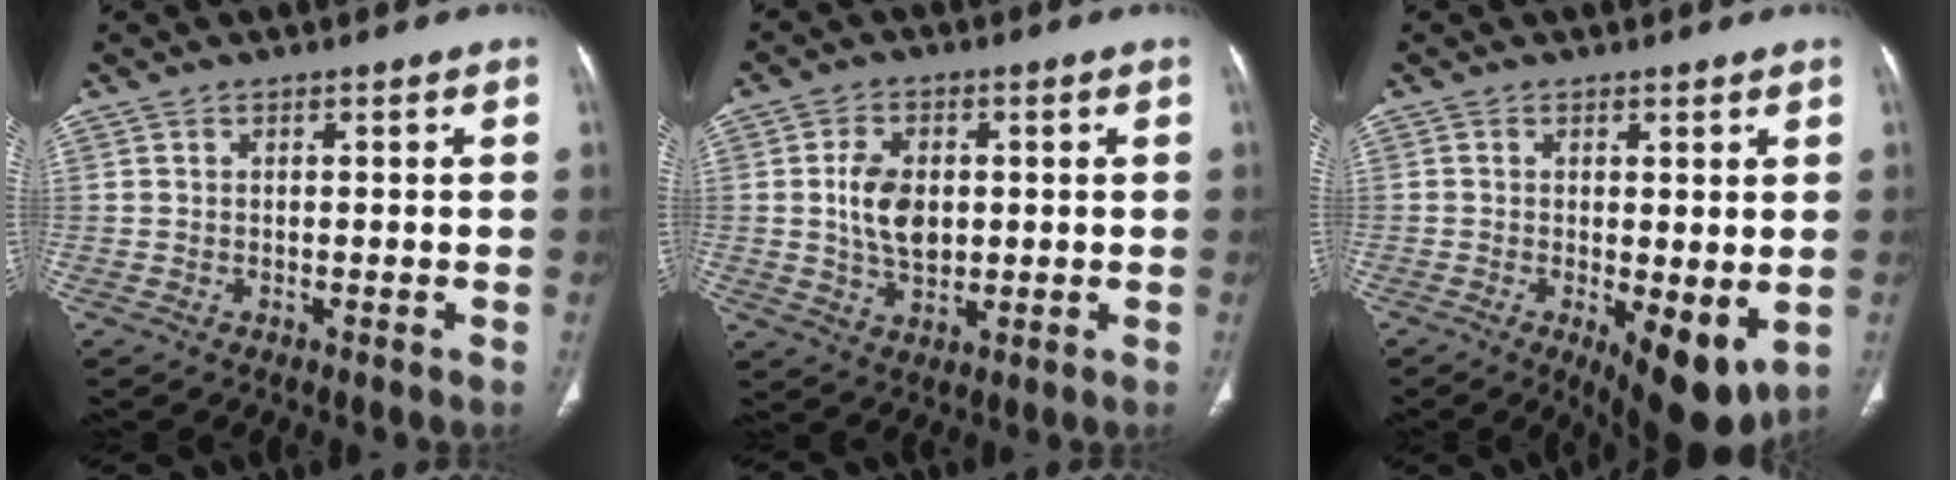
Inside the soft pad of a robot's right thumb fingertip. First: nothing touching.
{"total": 8.1, "force": [0.6, 5.4, 6.0], "torque": [-0.094, -0.004, 0.016]}
{"total": 10.9, "force": [-2.2, 4.1, 9.9], "torque": [-0.132, -0.025, -0.019]}